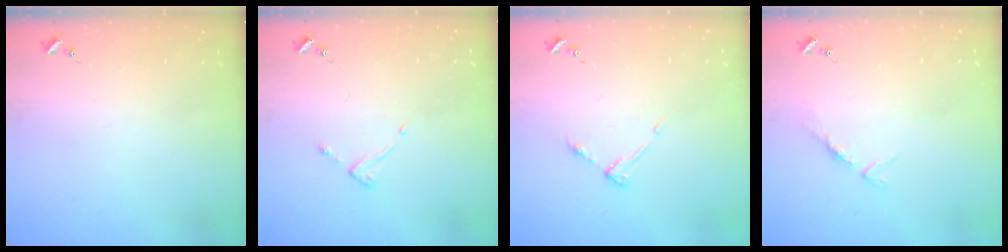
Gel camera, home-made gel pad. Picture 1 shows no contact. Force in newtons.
{"total": 2.6, "press": 2.6, "slide": 0.3}
{"total": 4.6, "press": 4.6, "slide": 0.6}
{"total": 5.9, "press": 5.9, "slide": 0.5}